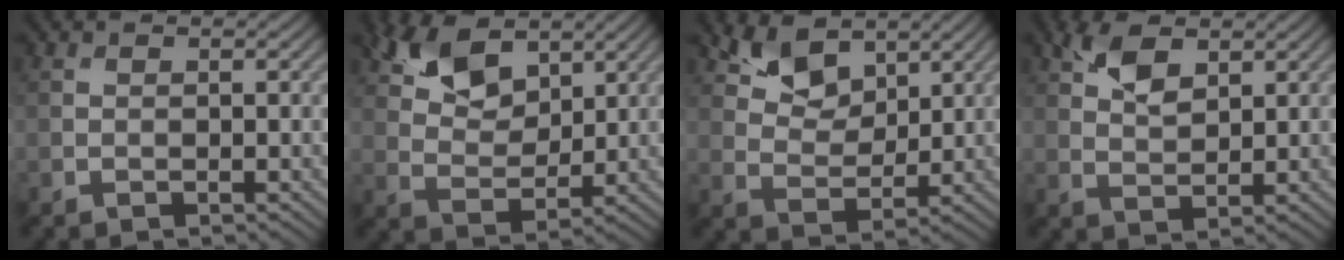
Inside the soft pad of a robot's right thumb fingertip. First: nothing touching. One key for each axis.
{"total": 8.1, "fx": 5.1, "fy": 4.3, "fz": 4.6, "tx": -0.106, "ty": 0.001, "tz": 0.098}
{"total": 6.3, "fx": 4.3, "fy": 3.5, "fz": 3.1, "tx": -0.071, "ty": -0.009, "tz": 0.079}
{"total": 4.4, "fx": 2.6, "fy": 2.2, "fz": 2.9, "tx": -0.067, "ty": 0.002, "tz": 0.052}